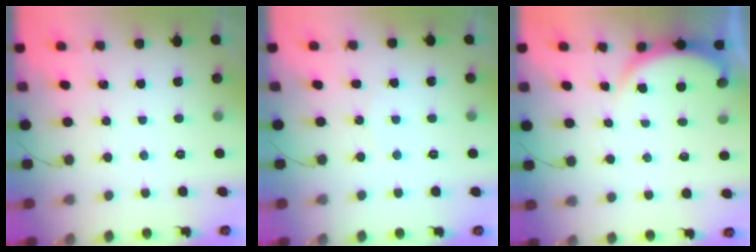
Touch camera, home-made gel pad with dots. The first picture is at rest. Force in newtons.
{"total": 4.2, "press": 4.2, "slide": 0.4}
{"total": 3.8, "press": 3.7, "slide": 0.6}